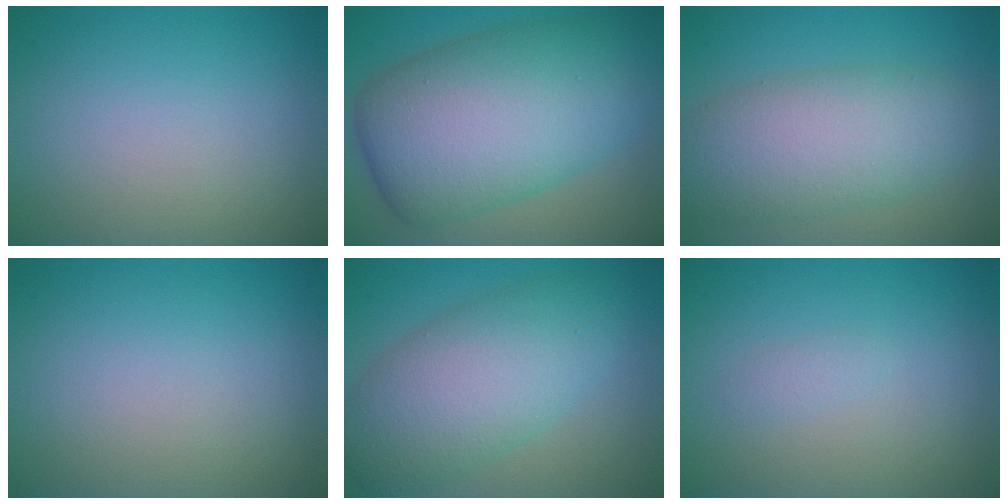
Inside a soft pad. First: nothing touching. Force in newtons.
{"total": 13.7, "press": 13.7, "slide": 0.3}
{"total": 7.5, "press": 7.5, "slide": 0.4}
{"total": 0.0}
{"total": 8.3, "press": 8.3, "slide": 0.1}
{"total": 0.7, "press": 0.7, "slide": 0.1}